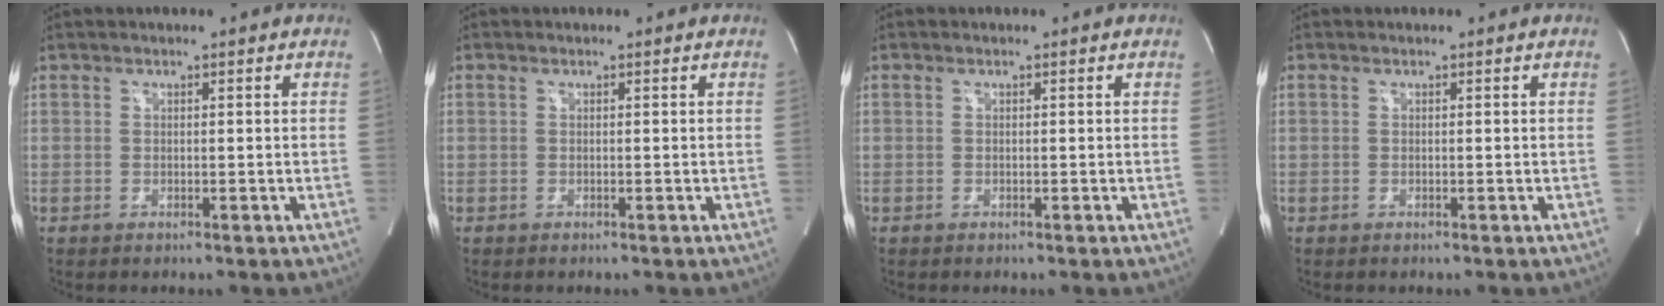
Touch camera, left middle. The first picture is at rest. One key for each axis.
{"total": 0.0}
{"total": 0.0}
{"total": 0.0}